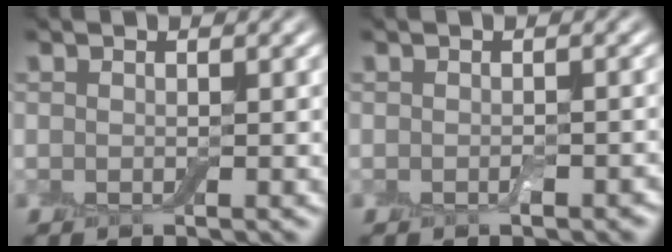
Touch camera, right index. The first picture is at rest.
{"total": 1.0, "force": [-0.5, 0.5, 0.7], "torque": [-0.013, -0.002, -0.005]}